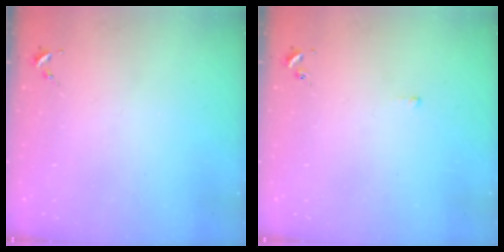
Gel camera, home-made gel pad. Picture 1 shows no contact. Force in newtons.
{"total": 1.8, "press": 1.8, "slide": 0.3}